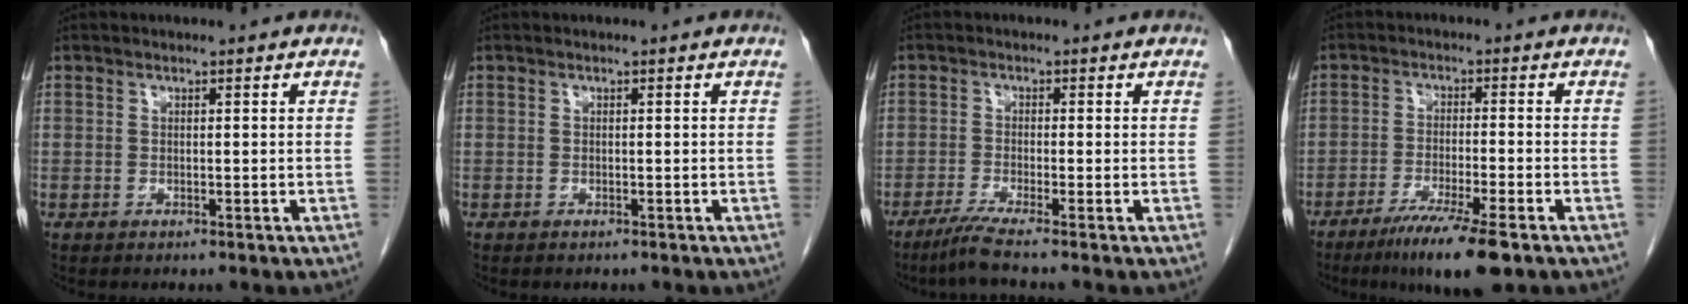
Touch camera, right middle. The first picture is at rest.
{"total": 0.5, "force": [-0.5, 0.3, 0.1], "torque": [-0.007, 0.000, -0.008]}
{"total": 3.9, "force": [-3.0, -1.2, 2.3], "torque": [-0.048, -0.016, -0.064]}
{"total": 9.5, "force": [-6.3, 0.1, 7.1], "torque": [-0.120, -0.026, -0.101]}